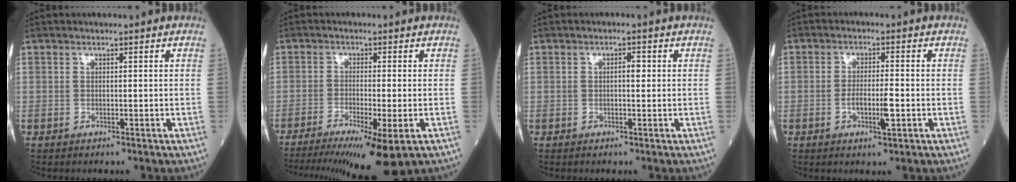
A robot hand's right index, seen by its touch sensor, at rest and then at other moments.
{"total": 13.2, "force": [-8.9, 1.1, 9.7], "torque": [-0.144, -0.031, -0.142]}
{"total": 1.6, "force": [0.2, 0.6, 1.5], "torque": [-0.026, 0.004, 0.003]}
{"total": 3.9, "force": [-1.1, 0.5, 3.7], "torque": [-0.065, -0.003, -0.019]}